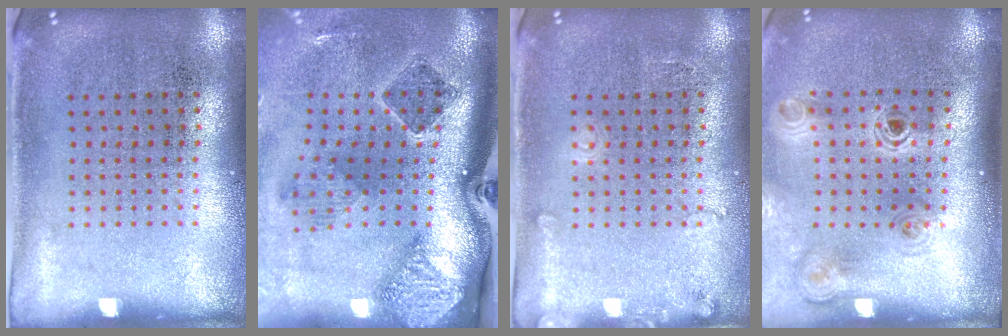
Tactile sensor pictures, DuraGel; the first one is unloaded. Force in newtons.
{"total": 2.8, "press": 1.9, "slide": 2.1}
{"total": 1.3, "press": 1.3, "slide": 0.1}
{"total": 1.2, "press": 1.2, "slide": 0.3}